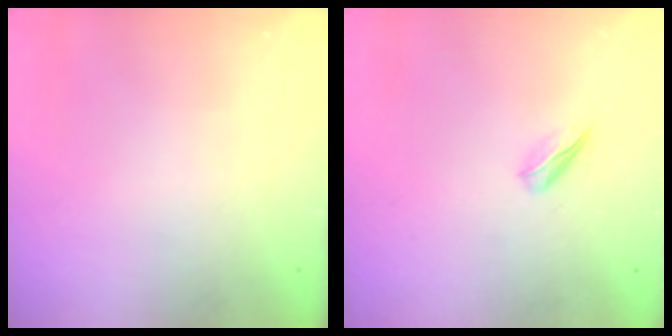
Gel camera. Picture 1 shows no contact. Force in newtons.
{"total": 3.8, "press": 3.7, "slide": 1.0}